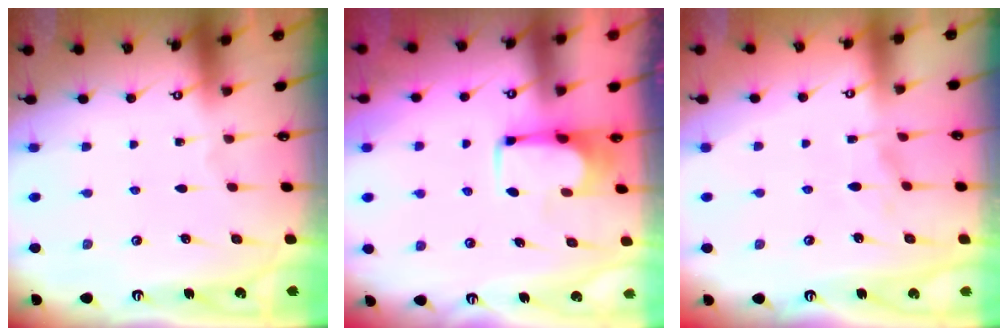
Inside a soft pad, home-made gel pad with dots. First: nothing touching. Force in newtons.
{"total": 3.7, "press": 3.7, "slide": 0.0}
{"total": 2.0, "press": 1.9, "slide": 0.8}